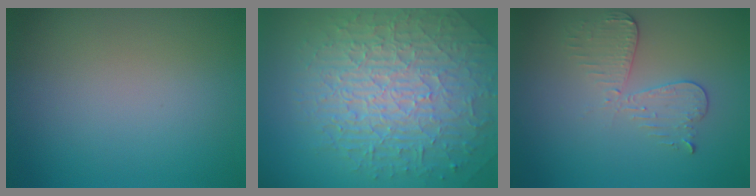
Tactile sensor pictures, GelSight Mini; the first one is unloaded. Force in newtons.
{"total": 9.8, "press": 6.4, "slide": 7.4}
{"total": 3.0, "press": 2.7, "slide": 1.2}